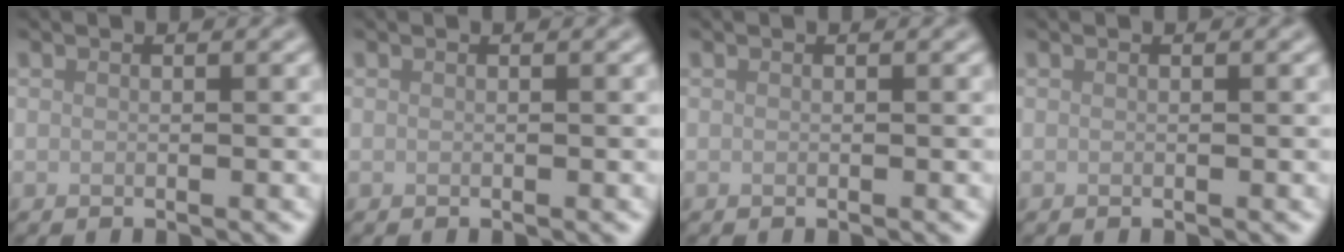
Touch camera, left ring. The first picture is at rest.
{"total": 0.0}
{"total": 0.0}
{"total": 0.0}